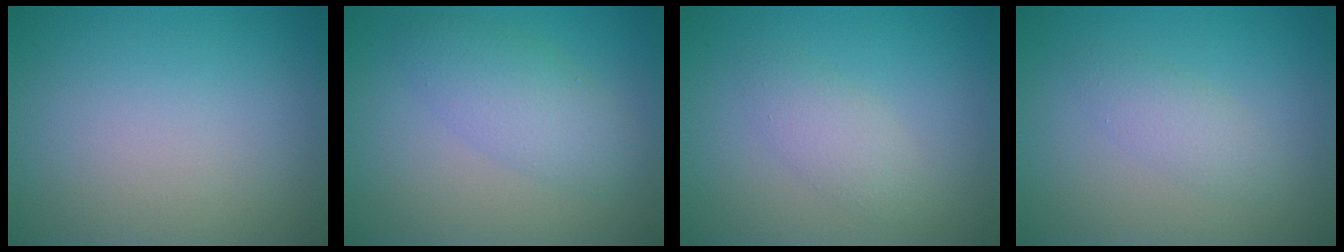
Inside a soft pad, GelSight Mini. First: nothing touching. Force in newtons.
{"total": 3.6, "press": 3.6, "slide": 0.2}
{"total": 2.0, "press": 2.0, "slide": 0.0}
{"total": 1.8, "press": 1.8, "slide": 0.1}